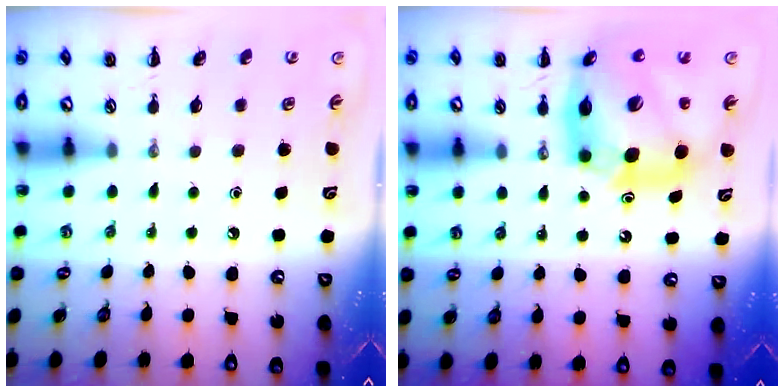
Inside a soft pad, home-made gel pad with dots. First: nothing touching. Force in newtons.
{"total": 15.1, "press": 14.5, "slide": 4.4}